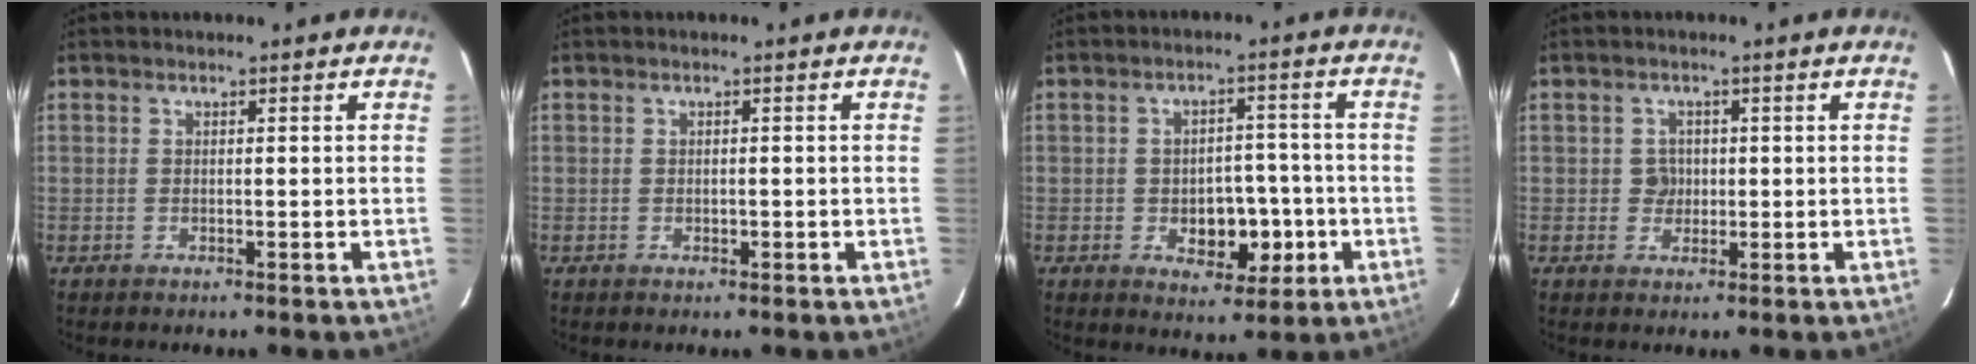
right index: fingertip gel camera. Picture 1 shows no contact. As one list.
[{"total": 0.6, "force": [-0.2, 0.4, 0.5], "torque": [-0.009, 0.000, -0.003]}, {"total": 7.4, "force": [-2.1, 4.5, 5.5], "torque": [-0.066, 0.015, -0.022]}, {"total": 2.2, "force": [0.0, 2.0, 0.8], "torque": [-0.009, 0.003, 0.000]}]